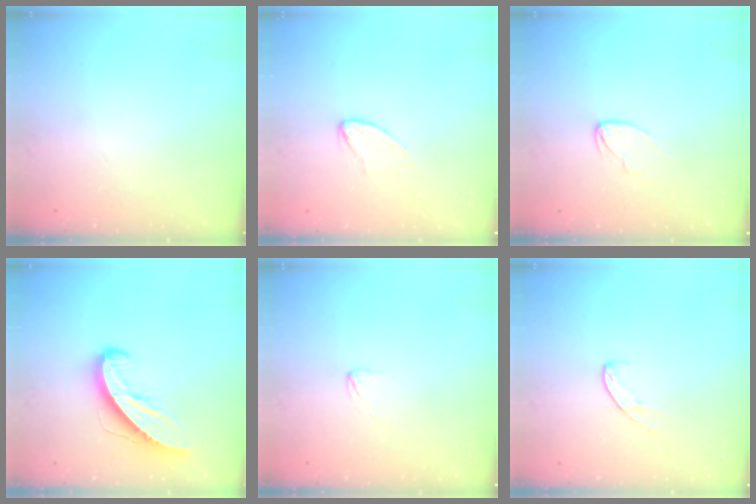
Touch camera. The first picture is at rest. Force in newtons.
{"total": 3.8, "press": 3.8, "slide": 0.4}
{"total": 4.3, "press": 4.3, "slide": 0.3}
{"total": 10.6, "press": 10.6, "slide": 0.8}
{"total": 2.1, "press": 2.1, "slide": 0.2}
{"total": 5.4, "press": 5.4, "slide": 0.4}